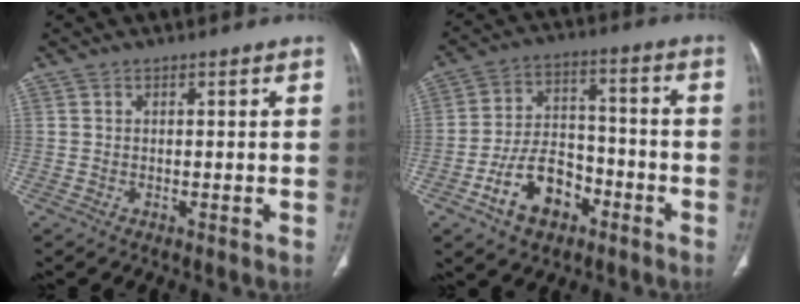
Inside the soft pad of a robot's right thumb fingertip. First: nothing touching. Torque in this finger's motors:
{"motor_torque": [1.55, 0.83, 1.19, -0.76, 0.41]}